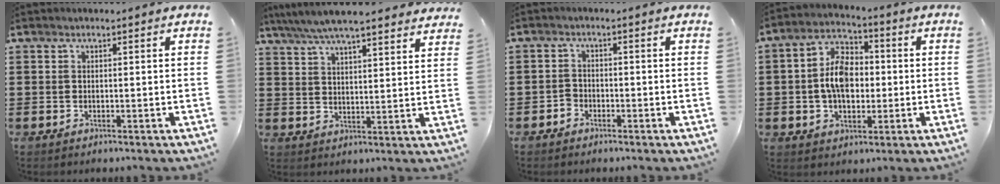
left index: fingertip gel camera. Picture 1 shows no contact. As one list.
[{"total": 6.3, "force": [5.7, 0.3, 2.4], "torque": [-0.068, -0.026, 0.101]}, {"total": 1.6, "force": [-1.2, 1.0, 0.3], "torque": [-0.010, 0.003, -0.027]}, {"total": 8.3, "force": [-0.3, 5.5, 6.3], "torque": [-0.129, 0.013, -0.011]}]